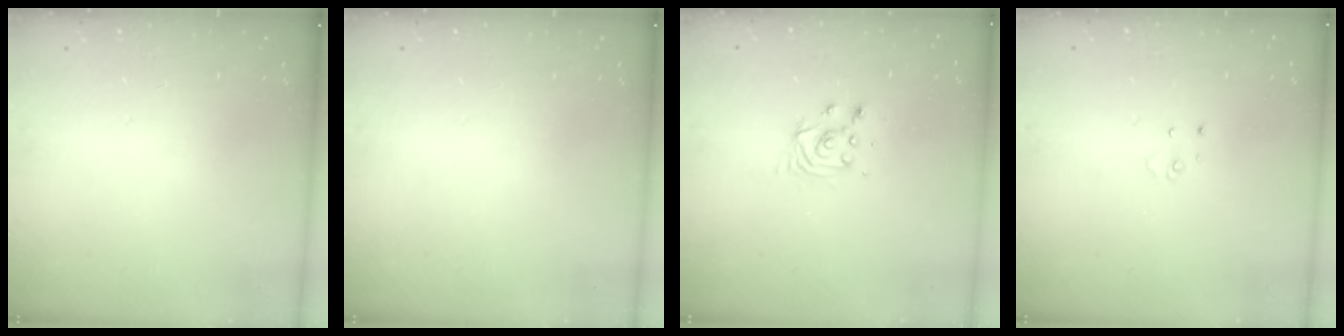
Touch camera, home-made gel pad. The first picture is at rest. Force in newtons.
{"total": 0.0}
{"total": 4.7, "press": 4.7, "slide": 0.5}
{"total": 2.5, "press": 2.5, "slide": 0.2}